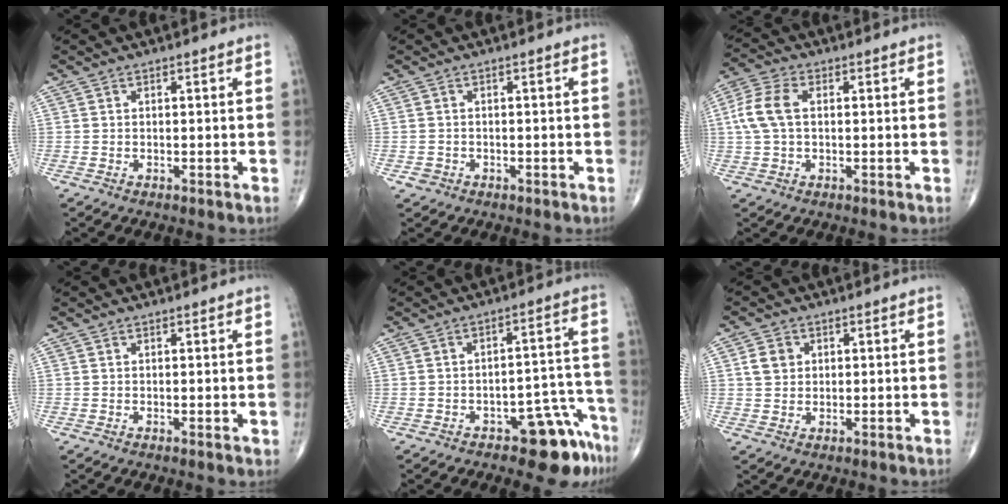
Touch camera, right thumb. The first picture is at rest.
{"total": 1.4, "force": [-0.6, 1.2, 0.2], "torque": [-0.001, 0.008, -0.011]}
{"total": 7.6, "force": [0.9, 4.6, 5.9], "torque": [-0.143, 0.019, 0.015]}
{"total": 0.8, "force": [0.1, 0.2, 0.8], "torque": [-0.016, -0.004, 0.001]}
{"total": 9.7, "force": [-6.6, 4.0, 5.8], "torque": [-0.033, 0.070, -0.084]}
{"total": 3.9, "force": [1.0, 3.3, 1.8], "torque": [-0.018, 0.000, 0.018]}